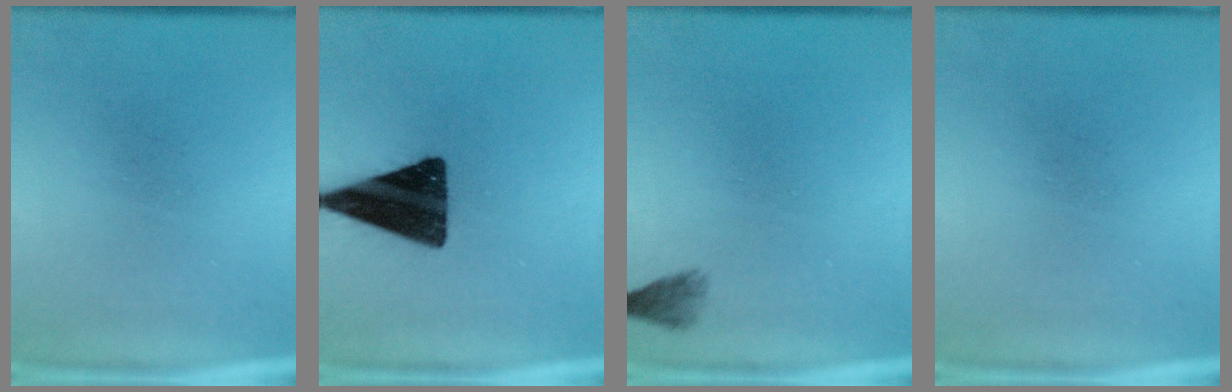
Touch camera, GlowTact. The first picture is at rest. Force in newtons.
{"total": 16.5}
{"total": 1.5}
{"total": 0.0}